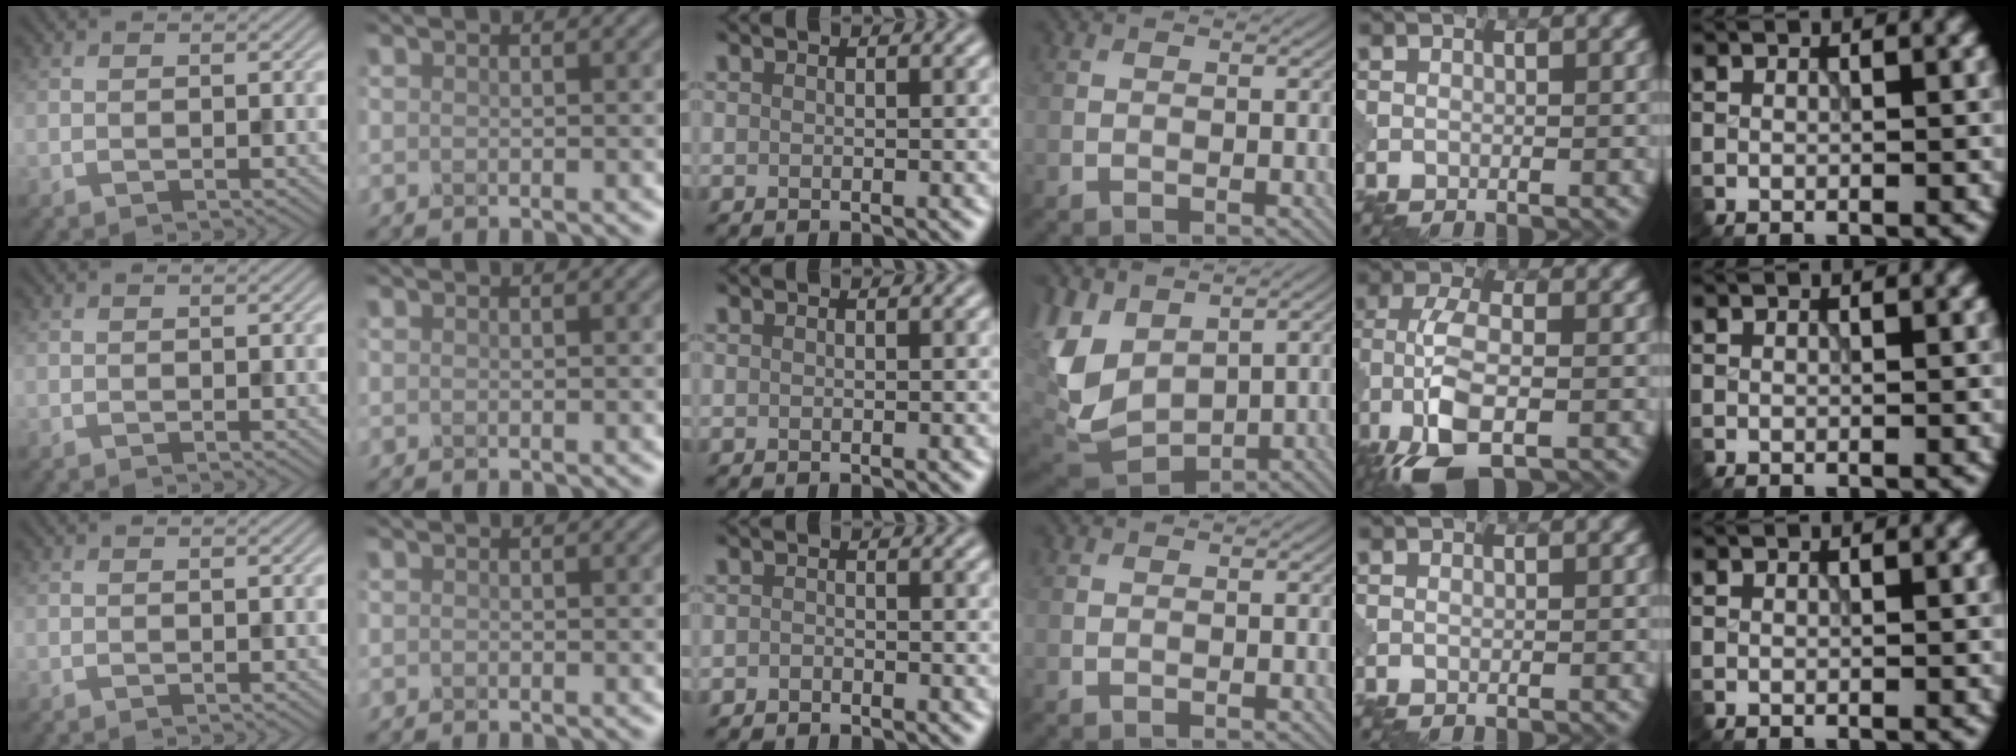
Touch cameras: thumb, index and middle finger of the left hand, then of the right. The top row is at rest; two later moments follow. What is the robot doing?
{"motion": "insert", "object": "pin"}